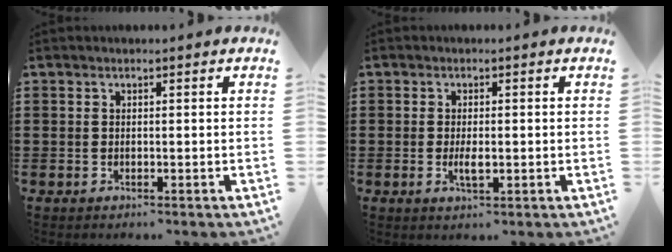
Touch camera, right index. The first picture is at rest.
{"total": 2.7, "force": [-0.5, 0.8, 2.5], "torque": [-0.052, -0.004, -0.011]}